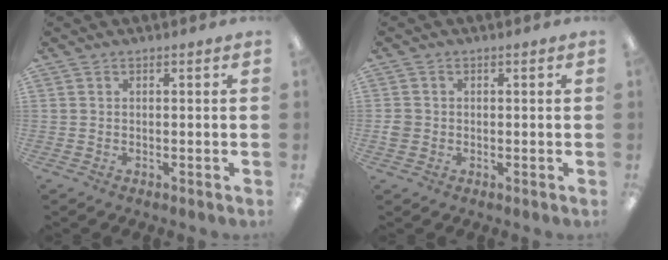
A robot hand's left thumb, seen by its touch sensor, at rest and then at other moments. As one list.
[{"total": 2.3, "force": [-0.4, 2.1, 0.7], "torque": [-0.011, 0.003, -0.008]}]